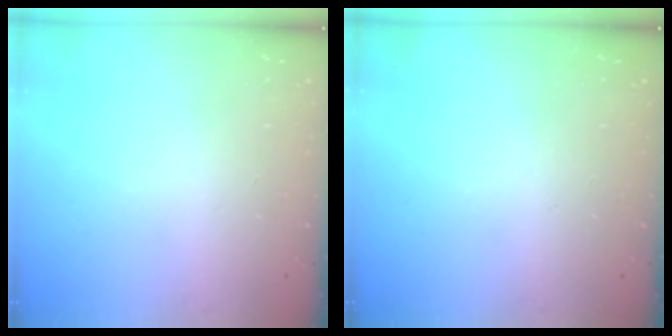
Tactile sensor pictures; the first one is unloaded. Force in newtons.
{"total": 0.0}